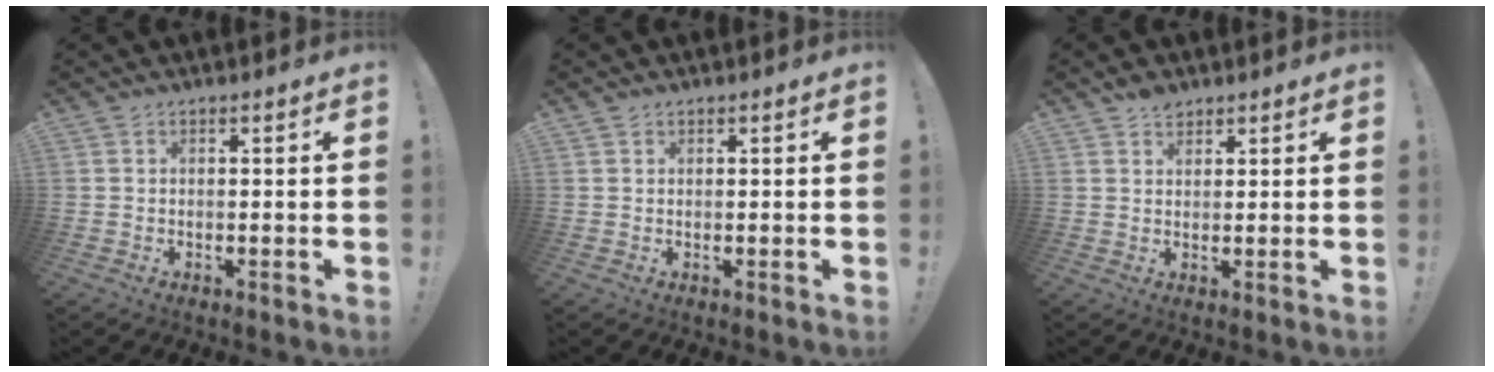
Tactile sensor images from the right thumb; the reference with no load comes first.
{"total": 0.6, "force": [0.5, 0.3, 0.1], "torque": [0.001, -0.003, 0.009]}
{"total": 3.1, "force": [2.3, 1.8, 0.8], "torque": [-0.009, -0.008, 0.043]}